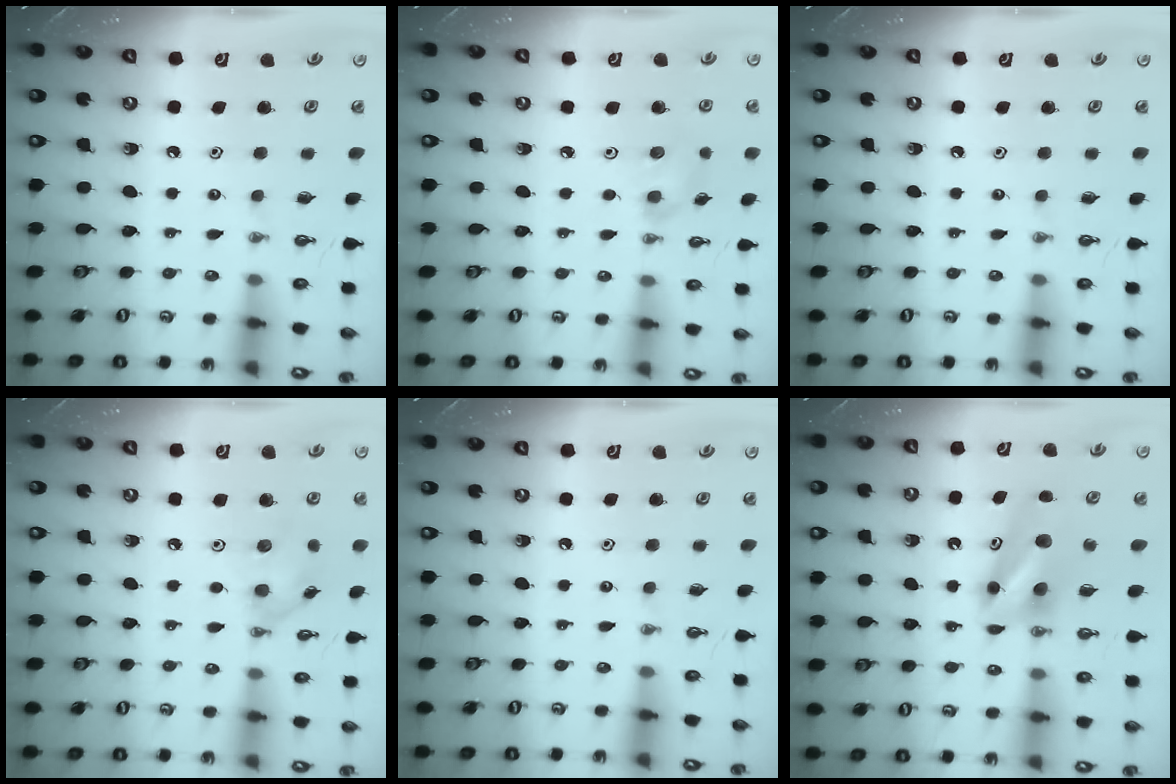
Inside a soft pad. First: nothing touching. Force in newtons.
{"total": 6.8, "press": 6.4, "slide": 2.1}
{"total": 0.0}
{"total": 9.6, "press": 9.6, "slide": 0.4}
{"total": 0.0}
{"total": 8.6, "press": 7.8, "slide": 3.6}